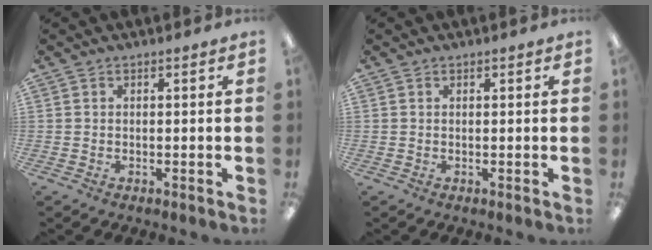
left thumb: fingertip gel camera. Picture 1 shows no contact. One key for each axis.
{"total": 0.5, "fx": 0.4, "fy": 0.2, "fz": 0.1, "tx": 0.005, "ty": -0.001, "tz": 0.006}